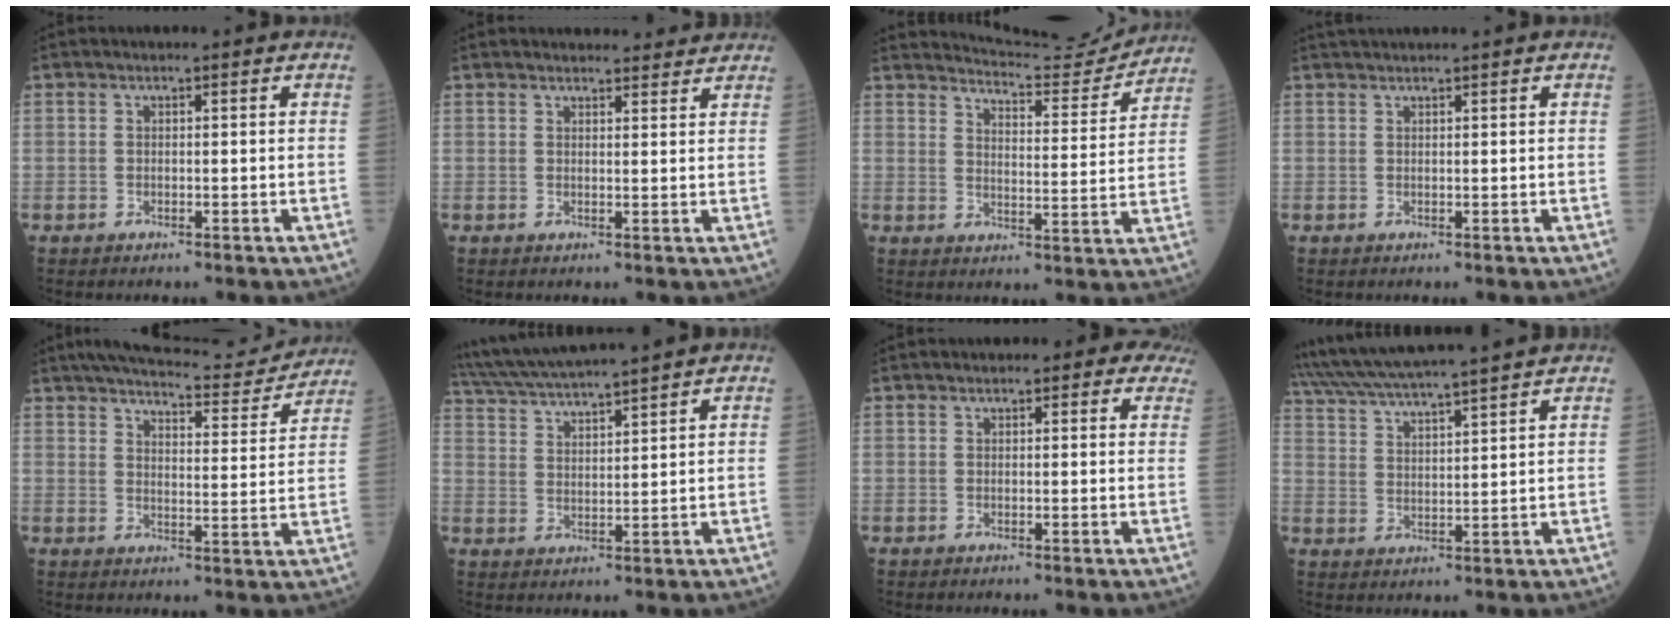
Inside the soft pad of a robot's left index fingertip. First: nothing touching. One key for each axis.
{"total": 8.6, "fx": 8.1, "fy": 1.9, "fz": 2.2, "tx": -0.018, "ty": 0.014, "tz": 0.089}
{"total": 11.4, "fx": 11.4, "fy": -0.4, "fz": 0.8, "tx": -0.020, "ty": -0.025, "tz": 0.156}
{"total": 3.3, "fx": 3.0, "fy": -0.5, "fz": 1.2, "tx": -0.011, "ty": 0.027, "tz": 0.054}
{"total": 15.8, "fx": 14.5, "fy": 2.7, "fz": 5.4, "tx": -0.071, "ty": 0.000, "tz": 0.185}
{"total": 12.2, "fx": 11.1, "fy": -0.7, "fz": 5.0, "tx": -0.102, "ty": 0.025, "tz": 0.193}
{"total": 2.9, "fx": 2.1, "fy": 1.3, "fz": 1.4, "tx": -0.005, "ty": 0.010, "tz": 0.017}
{"total": 16.0, "fx": 14.5, "fy": -0.6, "fz": 6.9, "tx": -0.136, "ty": 0.024, "tz": 0.230}